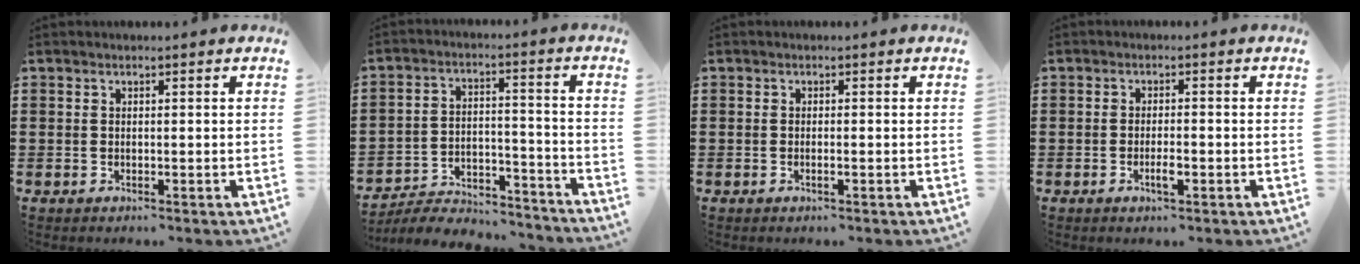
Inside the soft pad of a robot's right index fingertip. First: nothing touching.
{"total": 6.1, "force": [-5.9, 1.0, 1.1], "torque": [-0.022, 0.015, -0.118]}
{"total": 0.6, "force": [-0.2, 0.0, 0.6], "torque": [-0.010, -0.005, -0.003]}
{"total": 2.5, "force": [-1.0, 0.5, 2.2], "torque": [-0.047, -0.004, -0.020]}